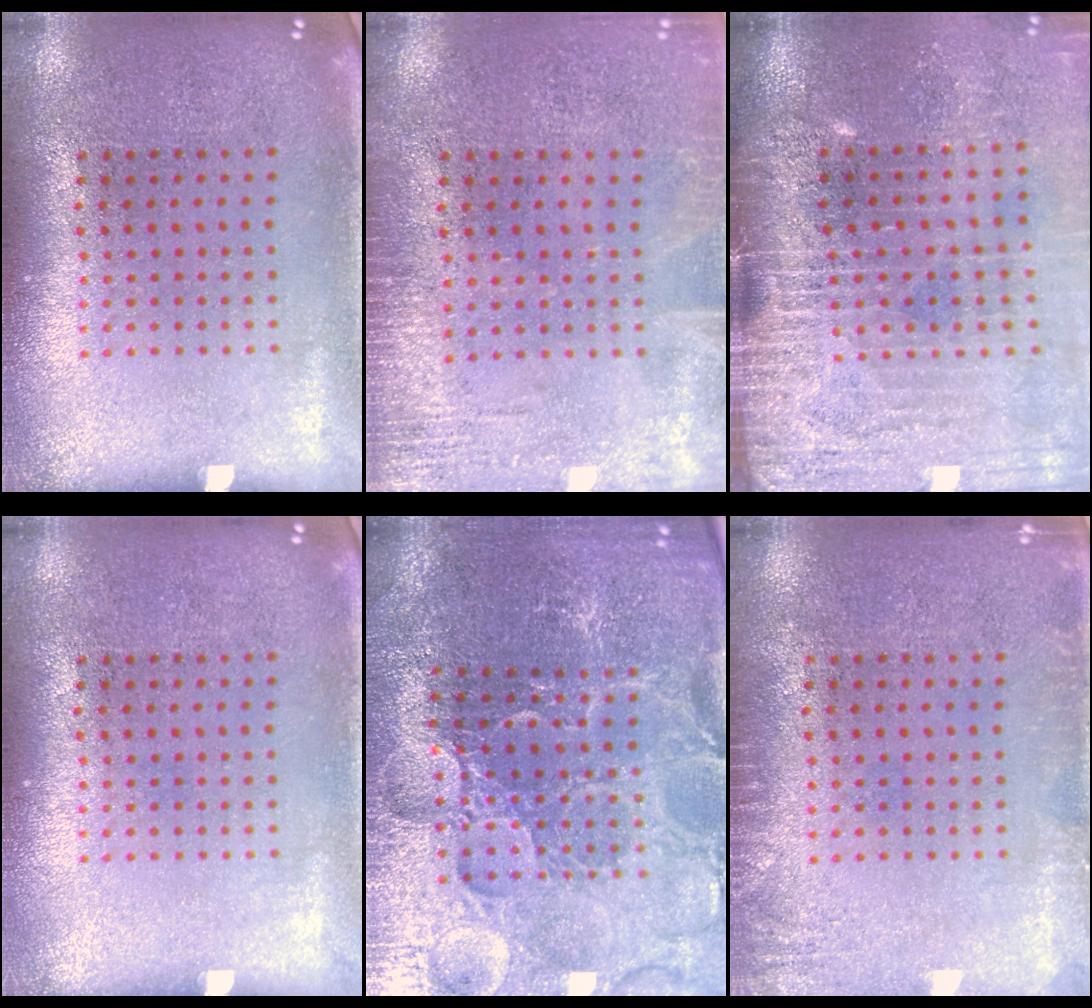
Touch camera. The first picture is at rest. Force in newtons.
{"total": 2.4, "press": 2.4, "slide": 0.3}
{"total": 4.2, "press": 3.6, "slide": 2.1}
{"total": 0.0}
{"total": 4.3, "press": 4.2, "slide": 0.9}
{"total": 1.6, "press": 1.6, "slide": 0.2}